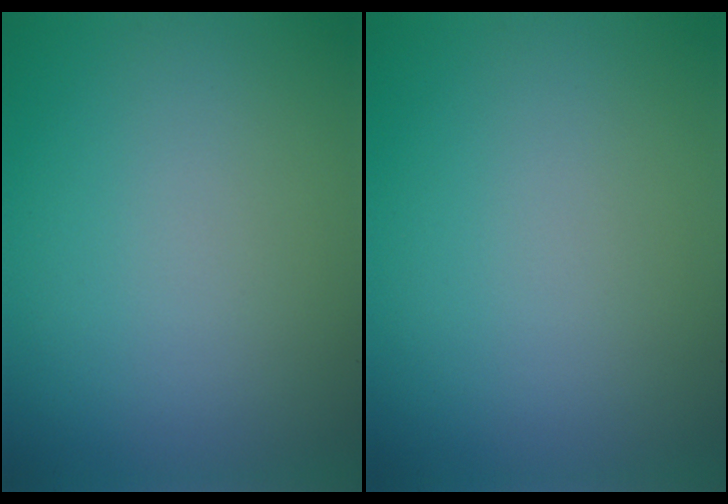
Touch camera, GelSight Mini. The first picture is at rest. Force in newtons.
{"total": 0.0}